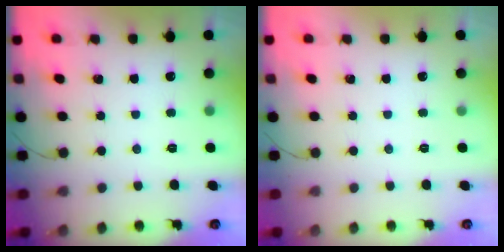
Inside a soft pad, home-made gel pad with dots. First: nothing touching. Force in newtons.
{"total": 0.0}